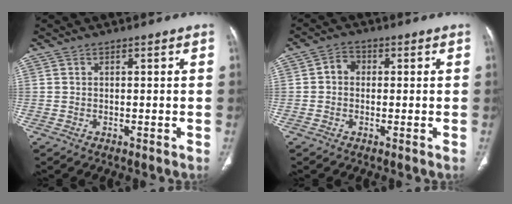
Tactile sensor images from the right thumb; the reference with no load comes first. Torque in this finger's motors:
{"motor_torque": [0.71, 0.68, 0.58, -0.45, -0.01]}